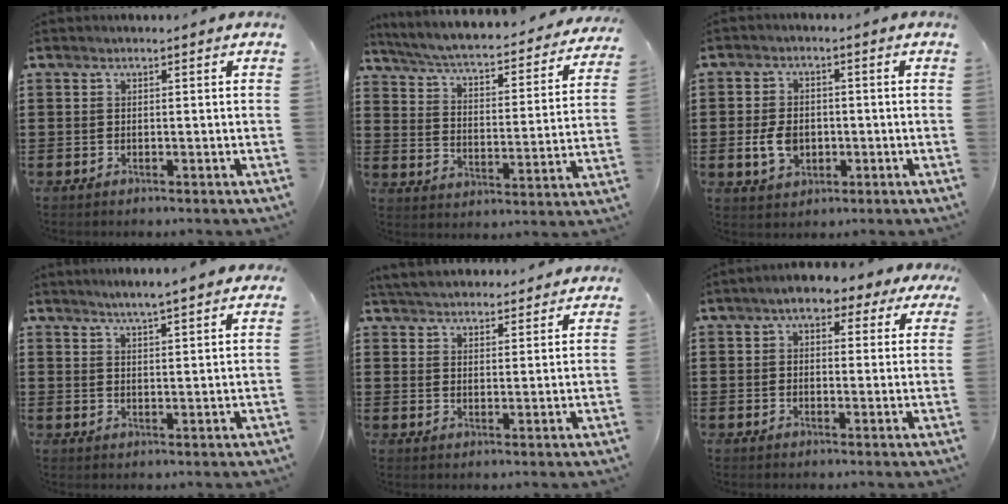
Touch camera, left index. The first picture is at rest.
{"total": 4.1, "force": [3.8, -0.2, 1.5], "torque": [-0.051, -0.038, 0.055]}
{"total": 5.4, "force": [-1.0, 3.8, 3.7], "torque": [-0.090, 0.001, -0.022]}
{"total": 3.3, "force": [3.1, -0.5, 0.9], "torque": [-0.026, -0.008, 0.055]}
{"total": 4.4, "force": [4.4, 0.6, 0.5], "torque": [-0.024, -0.016, 0.081]}
{"total": 4.1, "force": [2.6, 2.0, 2.4], "torque": [-0.051, 0.004, 0.042]}